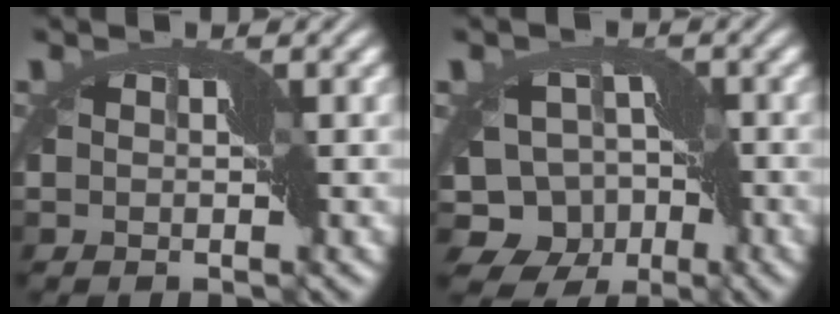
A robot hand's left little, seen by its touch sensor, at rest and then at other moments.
{"total": 9.9, "force": [-5.4, 7.1, 4.2], "torque": [-0.052, 0.003, -0.083]}